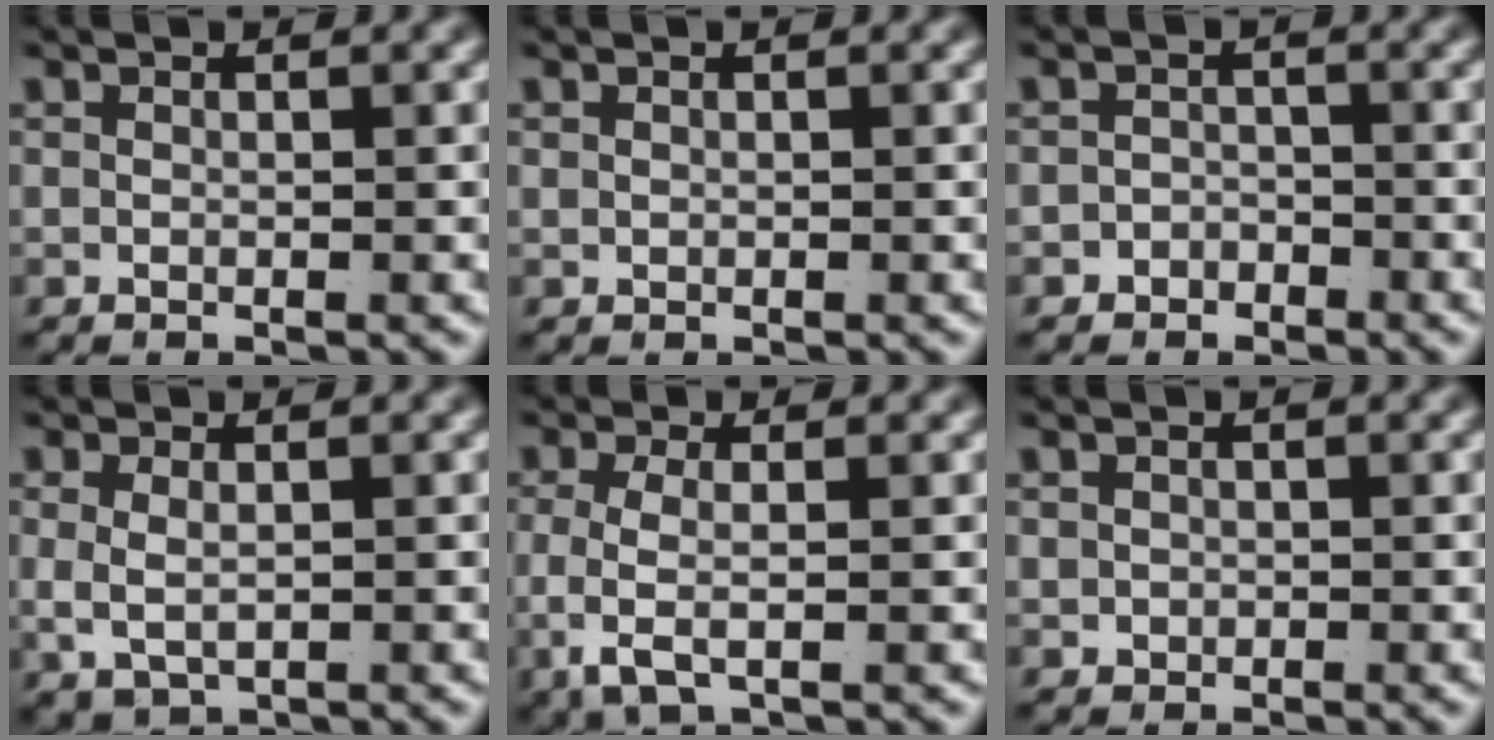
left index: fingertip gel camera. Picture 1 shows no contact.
{"total": 0.0}
{"total": 2.4, "force": [-1.9, 1.3, -0.3], "torque": [0.009, -0.012, -0.031]}
{"total": 2.6, "force": [0.1, 1.7, 2.0], "torque": [-0.048, -0.016, 0.021]}
{"total": 3.6, "force": [-0.5, 1.6, 3.2], "torque": [-0.086, -0.020, 0.006]}
{"total": 1.4, "force": [-0.2, 1.3, 0.5], "torque": [-0.020, -0.012, 0.005]}